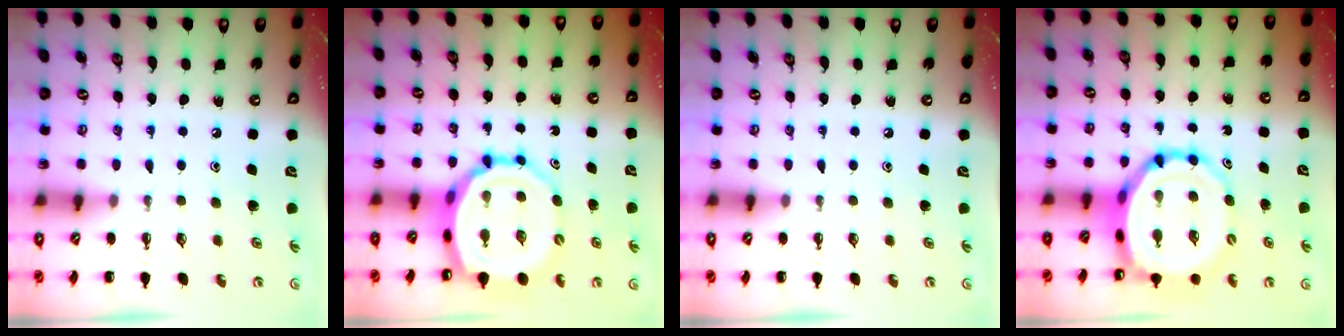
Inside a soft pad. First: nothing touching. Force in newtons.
{"total": 12.7, "press": 12.2, "slide": 3.3}
{"total": 0.0}
{"total": 11.3, "press": 10.8, "slide": 3.1}